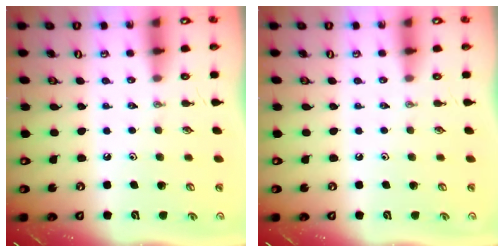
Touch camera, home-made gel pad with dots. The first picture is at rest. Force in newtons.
{"total": 0.0}